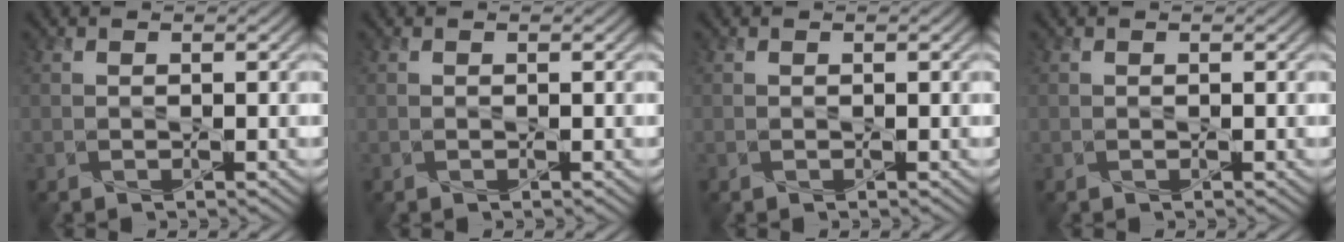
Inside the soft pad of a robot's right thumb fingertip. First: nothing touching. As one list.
[{"total": 0.0}, {"total": 0.0}, {"total": 0.0}]